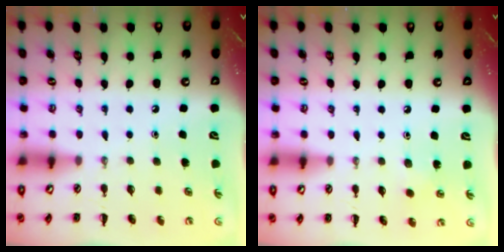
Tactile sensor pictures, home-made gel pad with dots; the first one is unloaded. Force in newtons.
{"total": 2.8, "press": 2.7, "slide": 0.8}